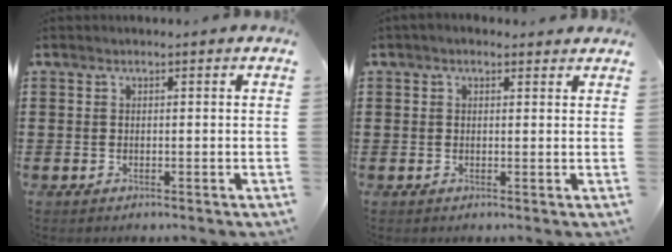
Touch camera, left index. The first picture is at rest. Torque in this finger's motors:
{"motor_torque": [0.97, -0.51, 0.35, 0.02]}